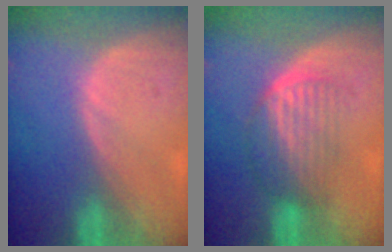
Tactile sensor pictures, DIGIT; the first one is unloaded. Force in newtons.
{"total": 7.0, "press": 5.9, "slide": 3.7}